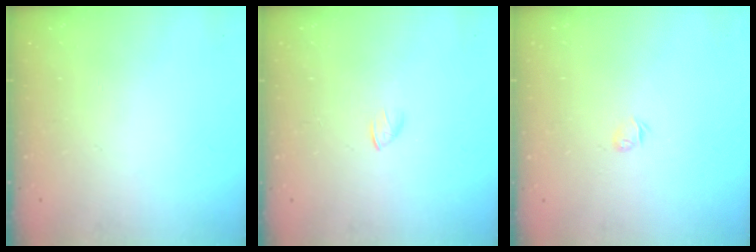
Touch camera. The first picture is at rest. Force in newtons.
{"total": 1.5, "press": 1.4, "slide": 0.4}
{"total": 2.6, "press": 2.5, "slide": 0.6}